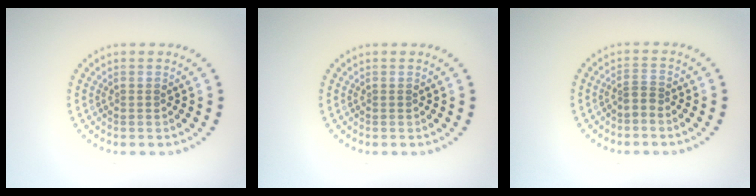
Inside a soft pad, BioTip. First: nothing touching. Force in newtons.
{"total": 0.0}
{"total": 1.1, "press": 0.7, "slide": 0.9}